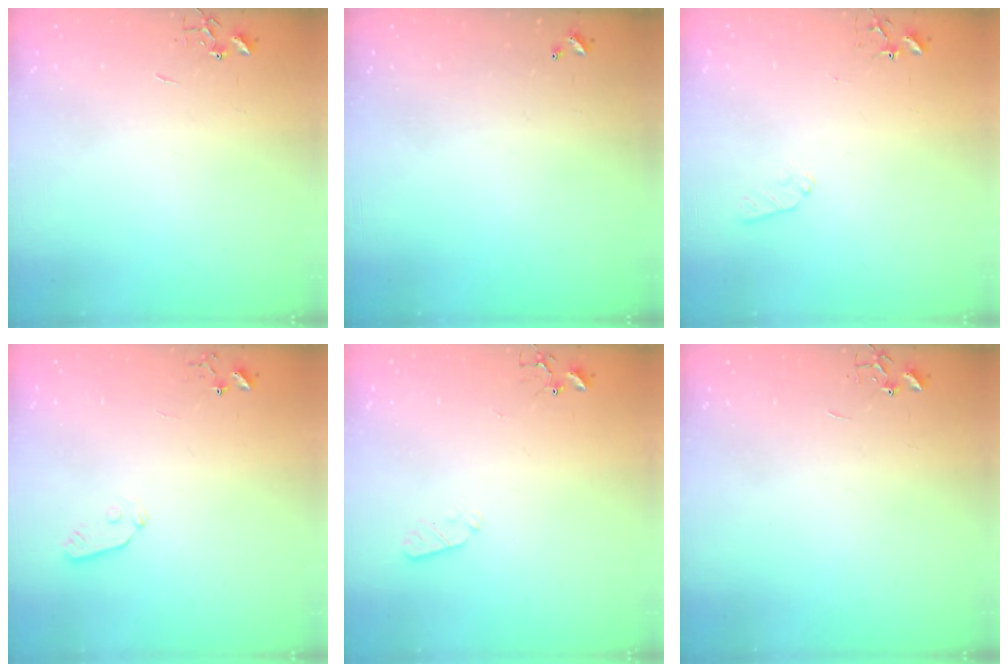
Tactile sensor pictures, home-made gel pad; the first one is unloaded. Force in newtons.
{"total": 0.0}
{"total": 6.6, "press": 6.5, "slide": 0.6}
{"total": 3.7, "press": 3.7, "slide": 0.4}
{"total": 3.5, "press": 3.4, "slide": 0.5}
{"total": 0.0}